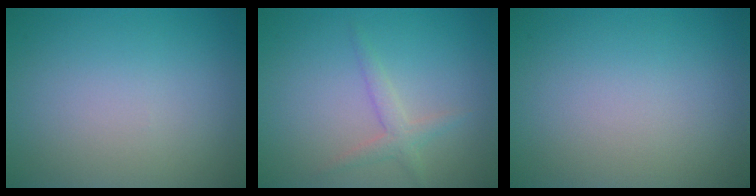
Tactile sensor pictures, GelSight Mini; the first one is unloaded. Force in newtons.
{"total": 1.8, "press": 1.8, "slide": 0.1}
{"total": 0.0}